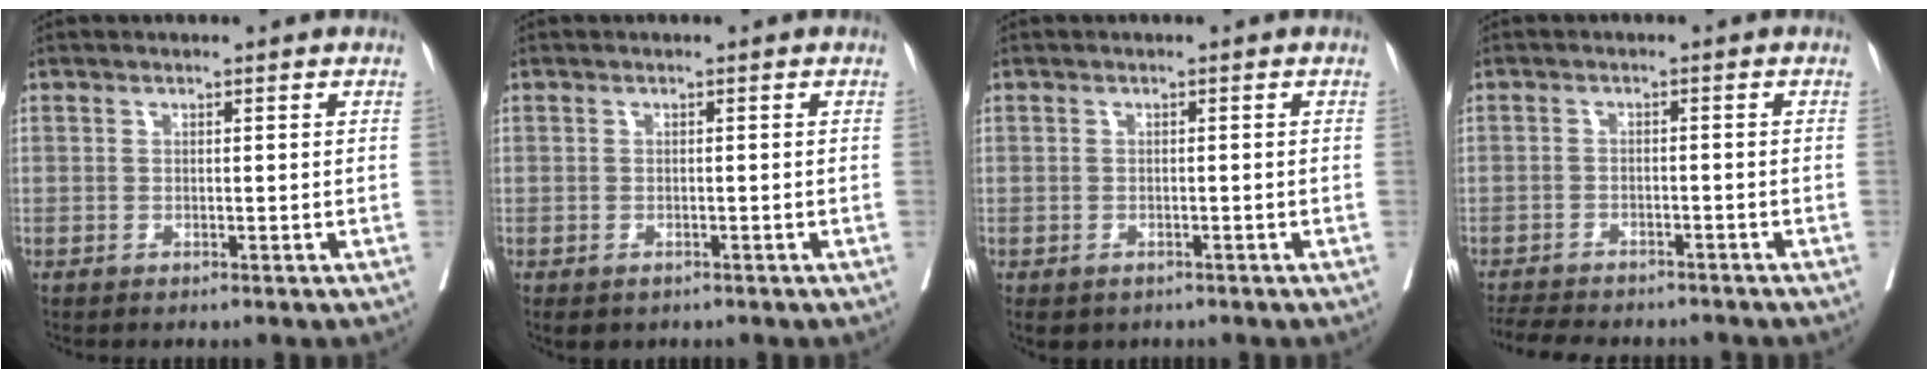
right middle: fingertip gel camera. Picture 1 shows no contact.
{"total": 2.0, "force": [-1.3, 1.3, 0.7], "torque": [-0.012, -0.004, -0.015]}
{"total": 3.9, "force": [-2.6, 2.6, 1.3], "torque": [-0.022, -0.005, -0.033]}
{"total": 10.5, "force": [-9.5, 2.7, 3.8], "torque": [-0.070, -0.006, -0.132]}